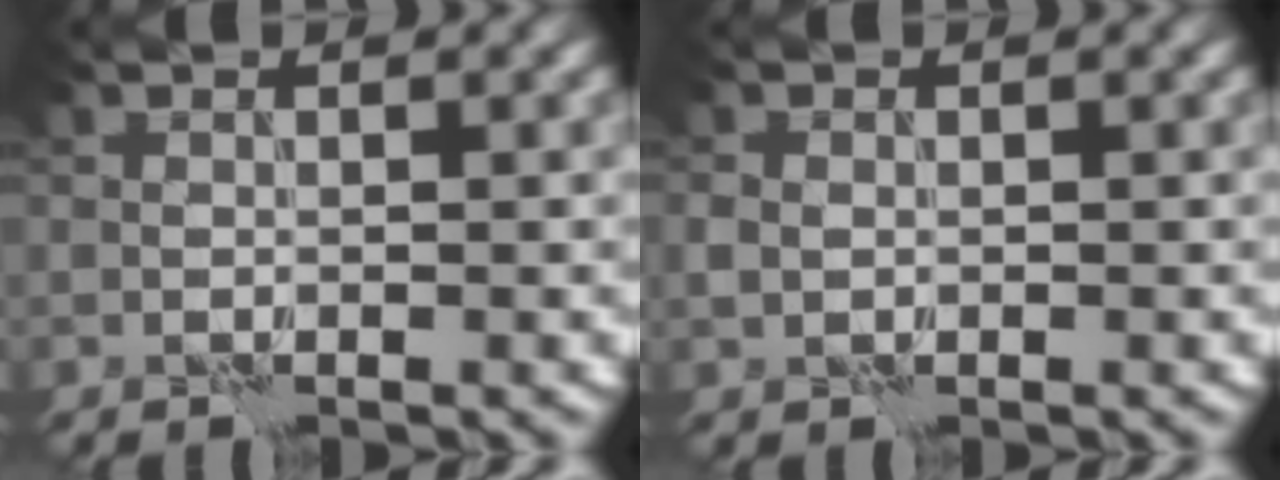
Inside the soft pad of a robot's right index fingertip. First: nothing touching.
{"total": 1.0, "force": [0.0, 0.9, 0.5], "torque": [-0.010, 0.001, -0.002]}